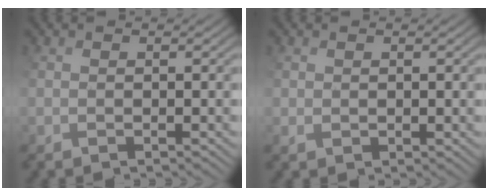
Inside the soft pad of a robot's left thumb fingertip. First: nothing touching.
{"total": 0.5, "force": [0.3, 0.4, -0.1], "torque": [-0.012, -0.006, 0.019]}